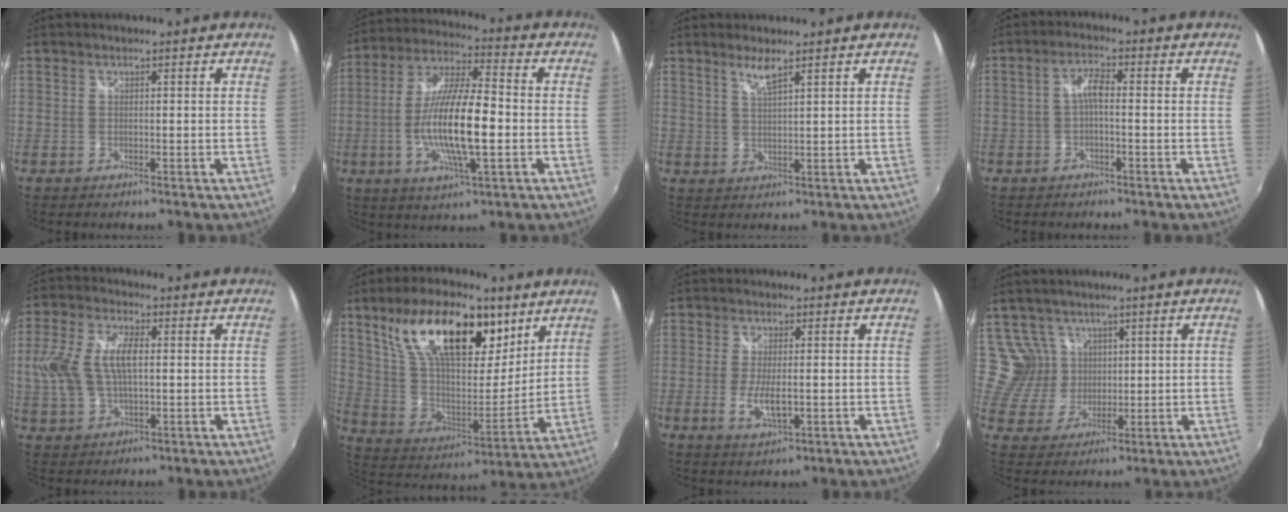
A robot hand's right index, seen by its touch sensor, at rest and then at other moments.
{"total": 15.8, "force": [-3.1, 3.5, 15.1], "torque": [-0.295, -0.005, -0.059]}
{"total": 3.0, "force": [2.2, 0.0, 2.1], "torque": [-0.043, -0.003, 0.042]}
{"total": 3.0, "force": [-0.8, 0.8, 2.8], "torque": [-0.058, 0.009, -0.015]}
{"total": 11.0, "force": [0.7, 5.5, 9.5], "torque": [-0.202, 0.011, 0.014]}
{"total": 24.4, "force": [13.2, 11.3, 17.1], "torque": [-0.313, 0.027, 0.236]}
{"total": 5.6, "force": [-1.2, 1.8, 5.1], "torque": [-0.102, -0.012, -0.020]}
{"total": 6.7, "force": [3.2, 5.9, 0.8], "torque": [-0.012, 0.010, 0.073]}